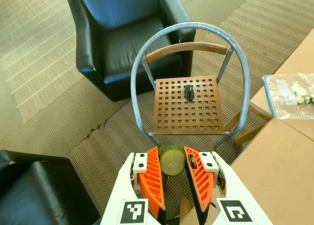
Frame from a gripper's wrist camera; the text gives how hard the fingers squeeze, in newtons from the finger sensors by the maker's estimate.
{"total": 8.4, "left": 8.2, "right": 8.5}